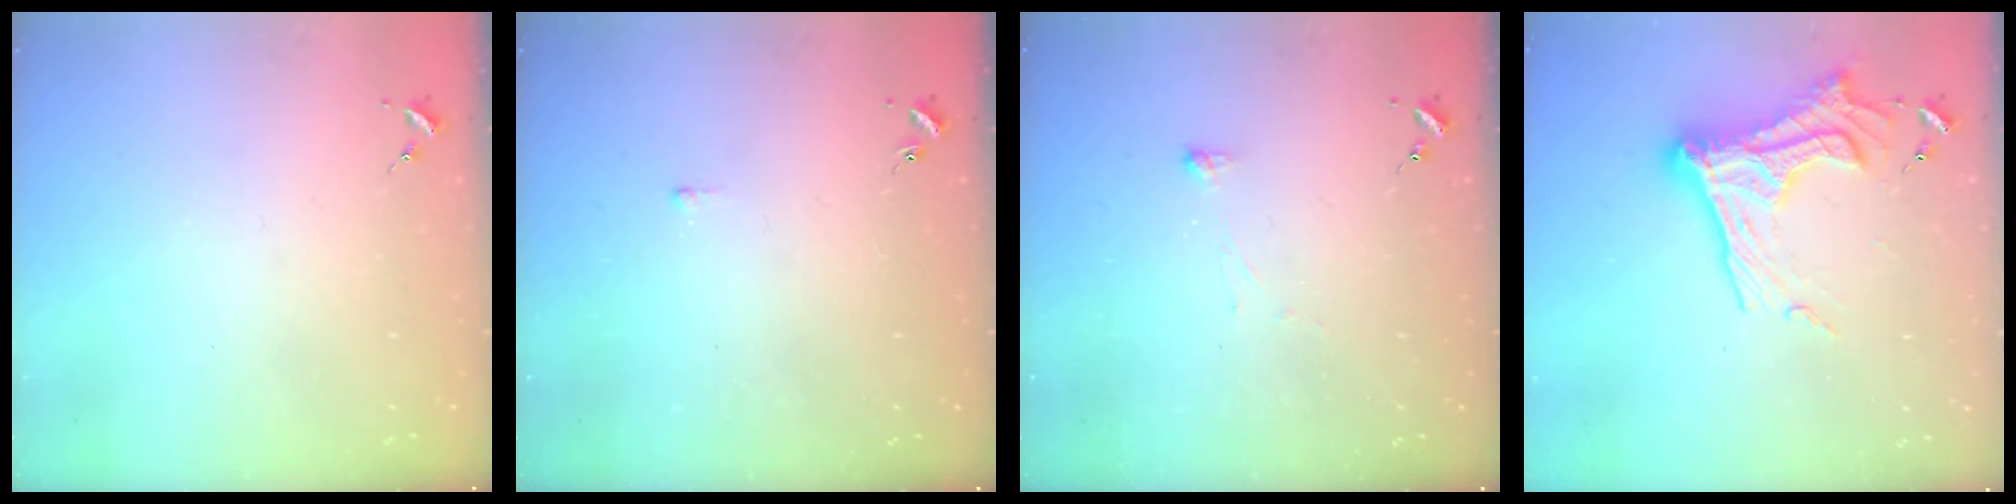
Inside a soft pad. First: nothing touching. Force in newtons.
{"total": 1.8, "press": 1.8, "slide": 0.3}
{"total": 2.9, "press": 2.8, "slide": 0.4}
{"total": 20.9, "press": 20.8, "slide": 1.7}